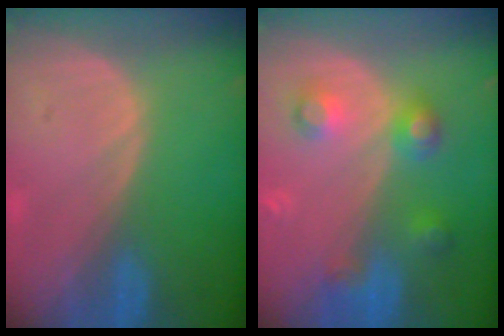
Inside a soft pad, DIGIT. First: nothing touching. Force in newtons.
{"total": 5.6, "press": 5.6, "slide": 0.3}